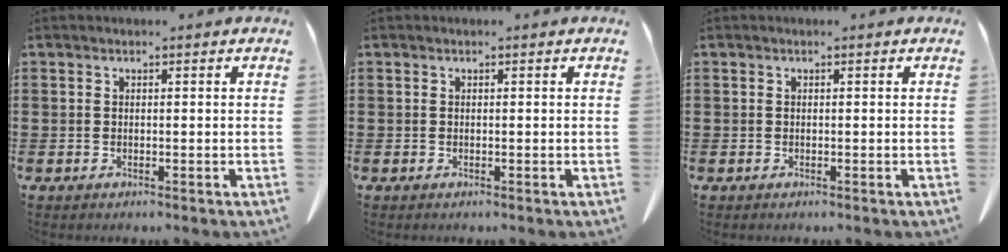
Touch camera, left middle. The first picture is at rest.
{"total": 0.0}
{"total": 0.0}